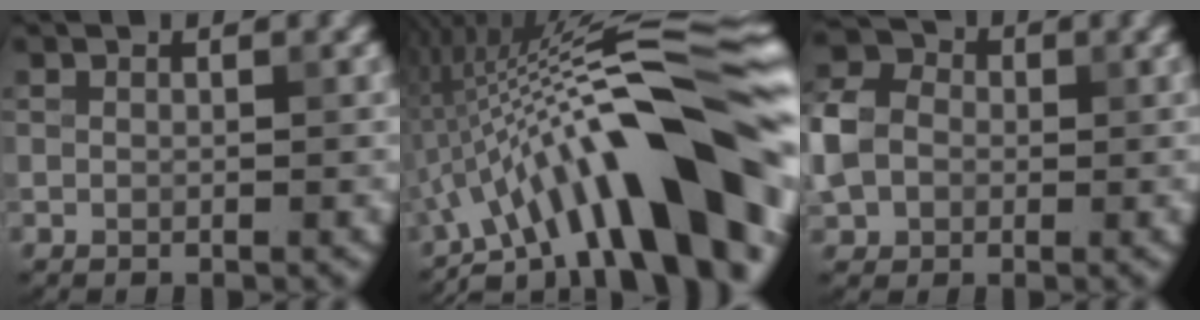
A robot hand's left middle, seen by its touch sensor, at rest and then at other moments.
{"total": 17.0, "force": [-5.6, 3.8, 15.6], "torque": [-0.193, 0.052, -0.102]}
{"total": 5.6, "force": [-0.3, 4.6, 3.2], "torque": [-0.079, 0.010, -0.014]}